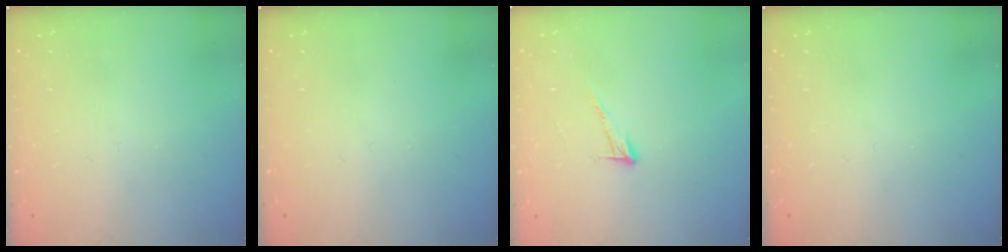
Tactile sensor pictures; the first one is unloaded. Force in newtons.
{"total": 0.0}
{"total": 6.6, "press": 6.6, "slide": 0.3}
{"total": 0.0}